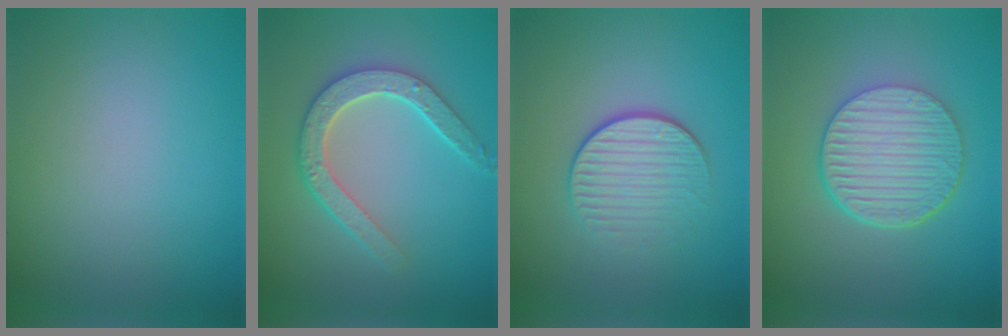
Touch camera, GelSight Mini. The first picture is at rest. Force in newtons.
{"total": 4.5, "press": 3.7, "slide": 2.6}
{"total": 3.6, "press": 2.6, "slide": 2.5}
{"total": 6.7, "press": 4.6, "slide": 4.8}